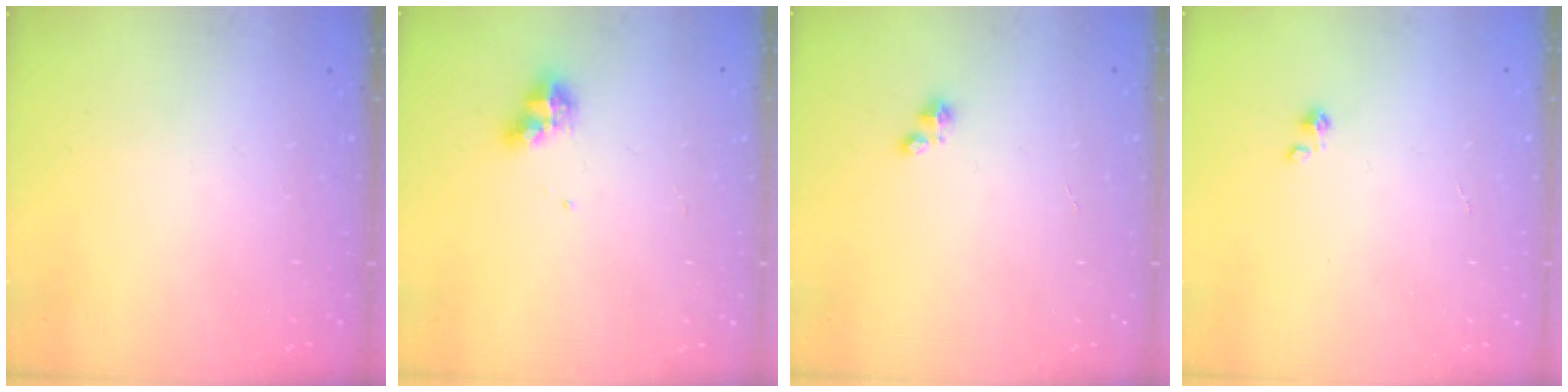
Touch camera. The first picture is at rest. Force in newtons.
{"total": 7.8, "press": 7.7, "slide": 1.1}
{"total": 1.9, "press": 1.8, "slide": 0.2}
{"total": 0.0}